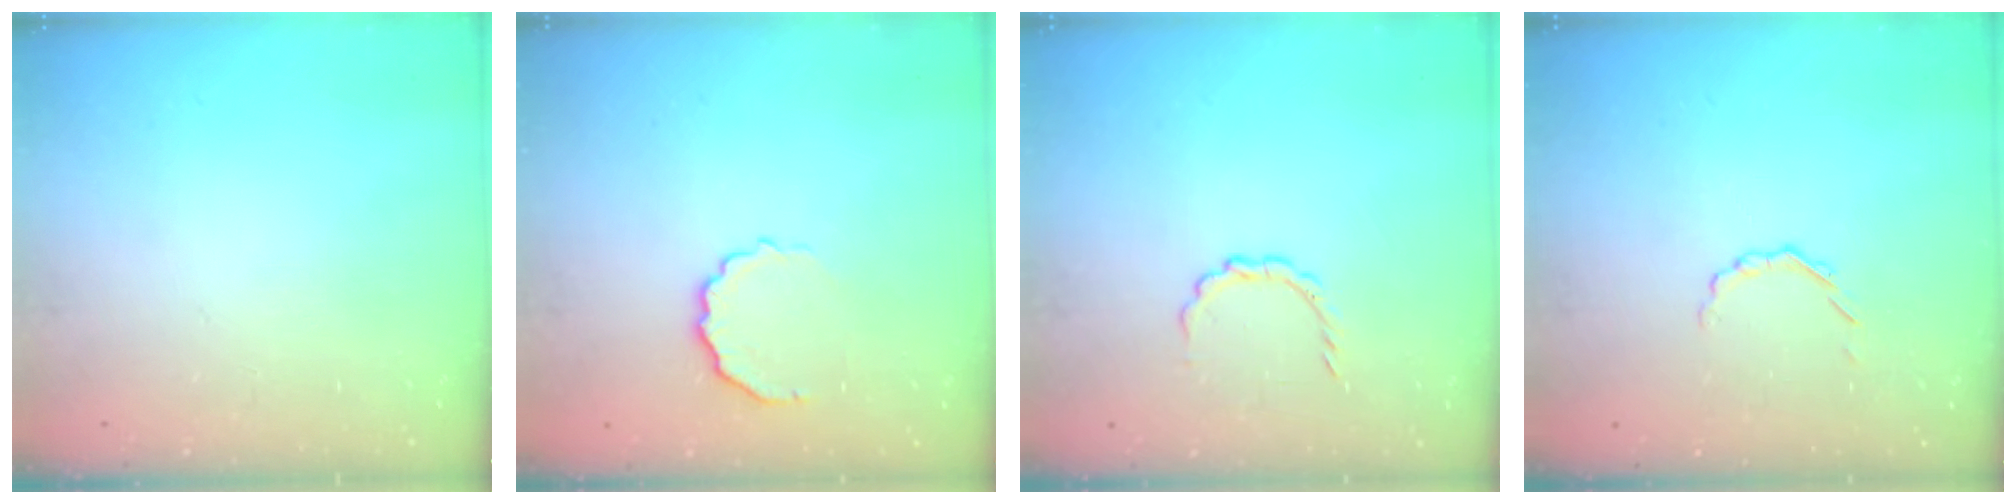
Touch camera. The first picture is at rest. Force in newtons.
{"total": 6.6, "press": 6.5, "slide": 1.3}
{"total": 3.4, "press": 3.4, "slide": 0.3}
{"total": 1.7, "press": 1.6, "slide": 0.6}